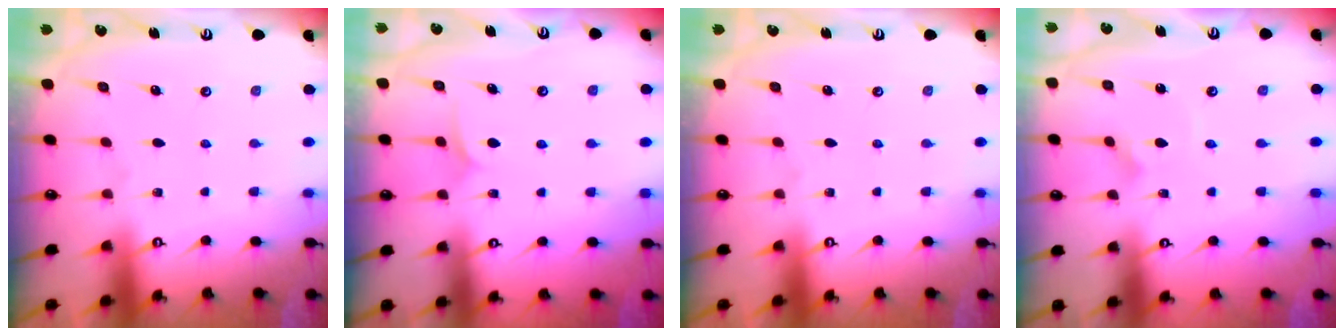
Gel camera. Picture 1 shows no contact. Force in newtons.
{"total": 5.8, "press": 5.8, "slide": 0.3}
{"total": 0.0}
{"total": 1.6, "press": 1.6, "slide": 0.0}